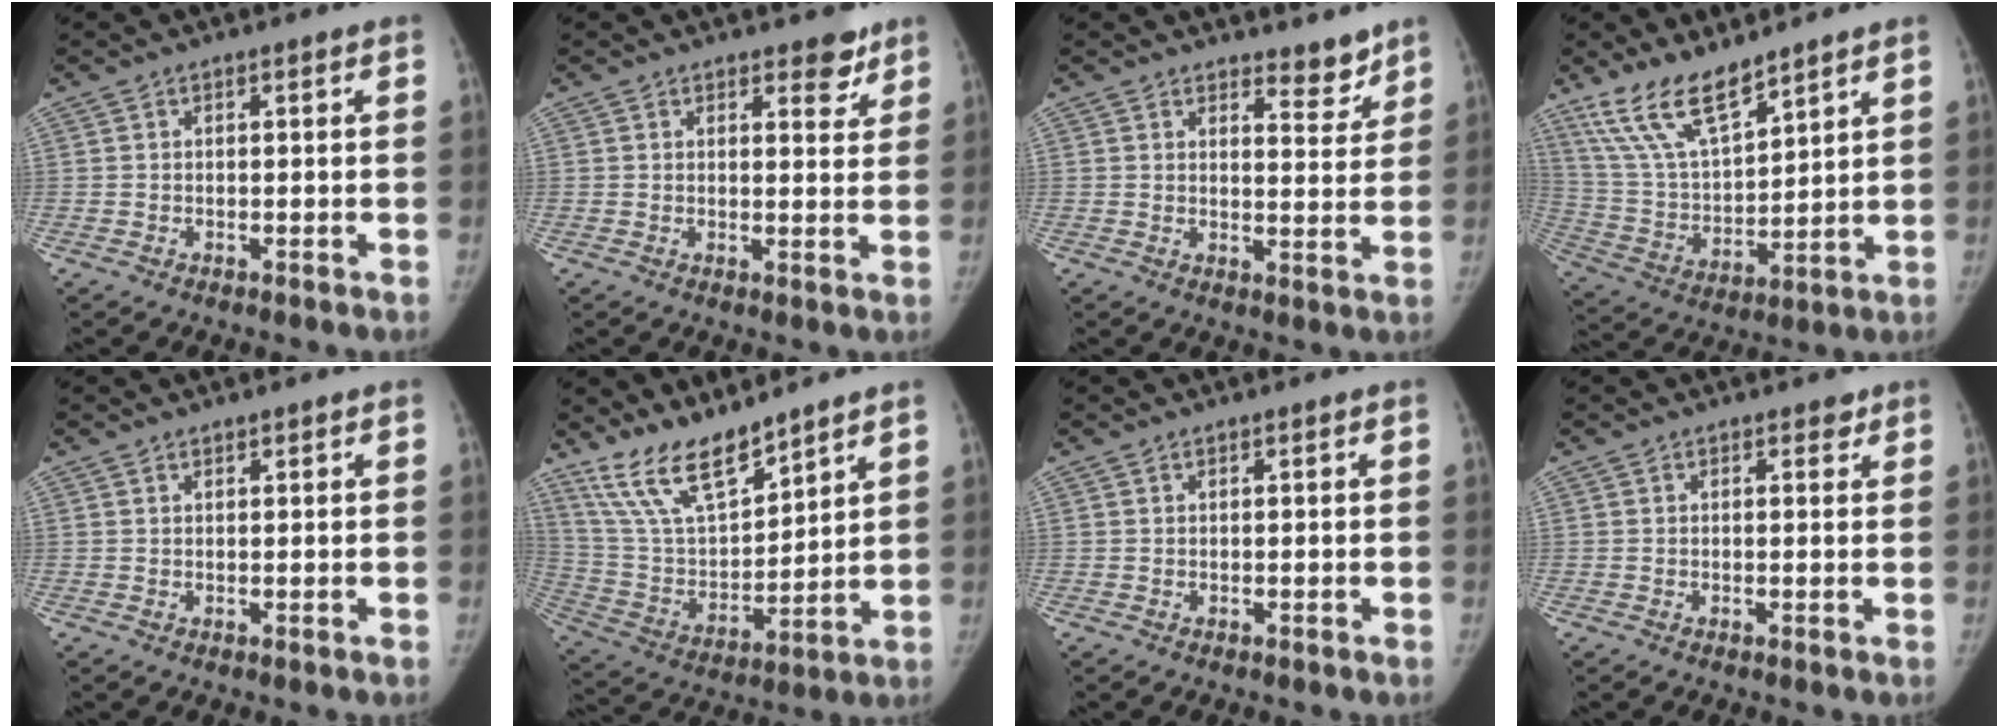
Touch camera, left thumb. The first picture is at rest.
{"total": 3.9, "force": [2.9, 1.9, 1.8], "torque": [0.004, -0.017, 0.035]}
{"total": 4.5, "force": [3.9, 1.7, 1.5], "torque": [0.006, -0.034, 0.056]}
{"total": 13.8, "force": [10.5, 4.4, 7.8], "torque": [-0.133, -0.052, 0.218]}
{"total": 0.7, "force": [0.7, 0.1, 0.0], "torque": [-0.001, -0.006, 0.012]}
{"total": 14.6, "force": [11.9, 4.5, 7.3], "torque": [-0.114, -0.067, 0.240]}
{"total": 0.0}
{"total": 1.3, "force": [0.9, 0.8, 0.4], "torque": [0.007, -0.005, 0.007]}